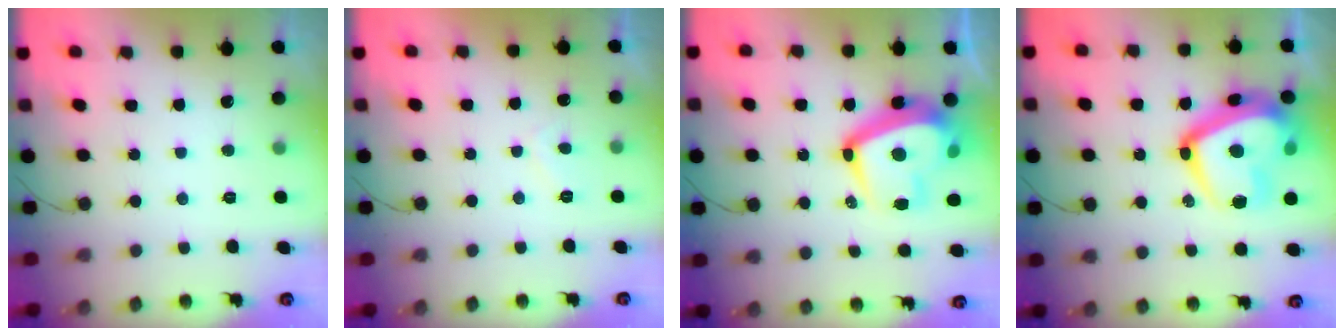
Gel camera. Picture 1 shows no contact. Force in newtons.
{"total": 1.6, "press": 1.4, "slide": 0.7}
{"total": 19.9, "press": 19.8, "slide": 1.7}
{"total": 23.5, "press": 23.4, "slide": 1.7}